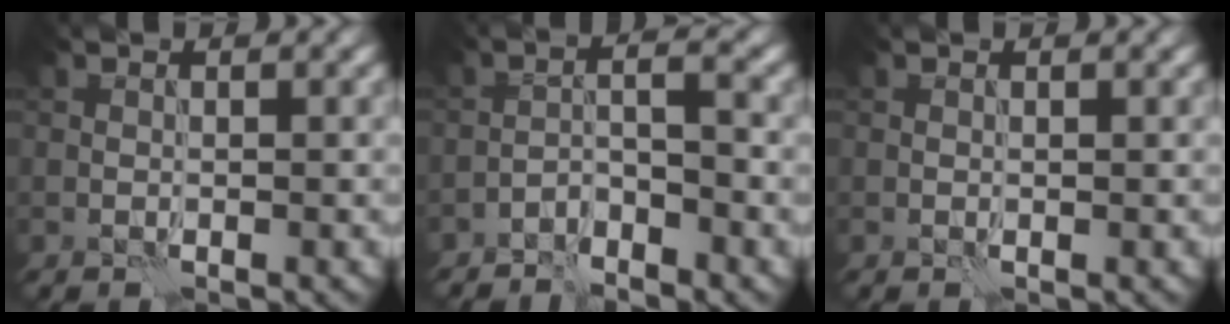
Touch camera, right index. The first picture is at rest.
{"total": 2.6, "force": [-2.2, 0.5, 1.3], "torque": [-0.021, 0.011, -0.047]}
{"total": 0.0}